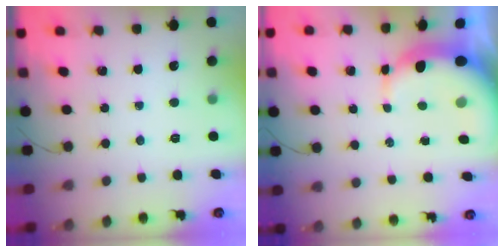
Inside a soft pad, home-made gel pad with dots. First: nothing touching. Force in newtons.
{"total": 7.5, "press": 7.4, "slide": 1.3}